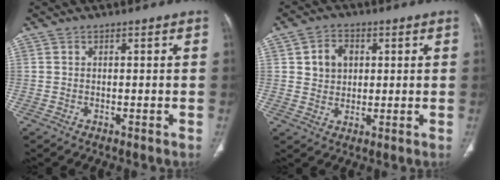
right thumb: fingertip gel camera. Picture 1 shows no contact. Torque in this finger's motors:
{"motor_torque": [-0.53, 0.57, -0.28, 0.12, 0.13]}